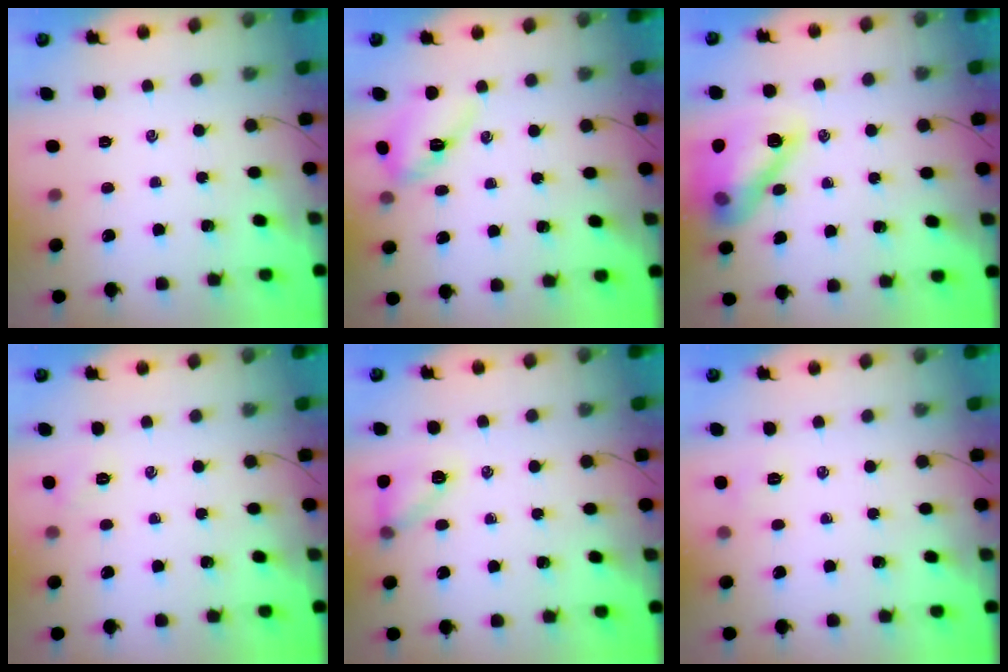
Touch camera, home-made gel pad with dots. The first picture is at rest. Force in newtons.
{"total": 9.1, "press": 9.1, "slide": 0.8}
{"total": 14.7, "press": 14.6, "slide": 1.4}
{"total": 4.6, "press": 4.4, "slide": 1.2}
{"total": 10.5, "press": 10.3, "slide": 2.0}
{"total": 4.2, "press": 4.0, "slide": 0.9}